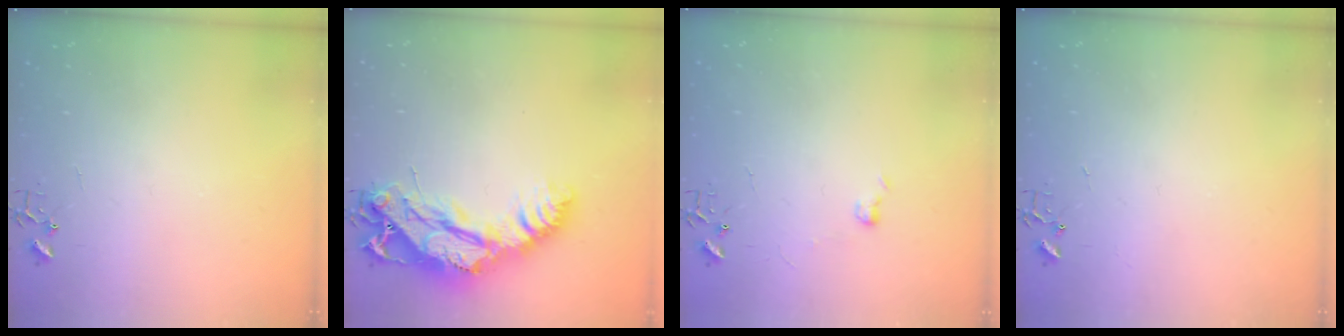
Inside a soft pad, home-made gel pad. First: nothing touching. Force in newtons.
{"total": 21.4, "press": 21.3, "slide": 2.1}
{"total": 4.7, "press": 4.7, "slide": 0.6}
{"total": 1.5, "press": 1.5, "slide": 0.3}